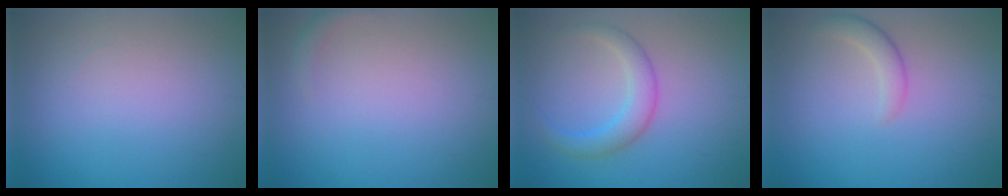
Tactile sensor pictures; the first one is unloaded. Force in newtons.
{"total": 1.0, "press": 1.0, "slide": 0.2}
{"total": 3.0, "press": 3.0, "slide": 0.1}
{"total": 1.9, "press": 1.9, "slide": 0.2}